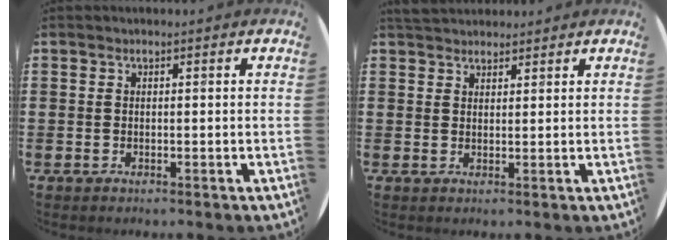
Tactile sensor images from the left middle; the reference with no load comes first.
{"total": 2.3, "force": [2.2, 0.6, 0.1], "torque": [-0.005, 0.000, 0.044]}